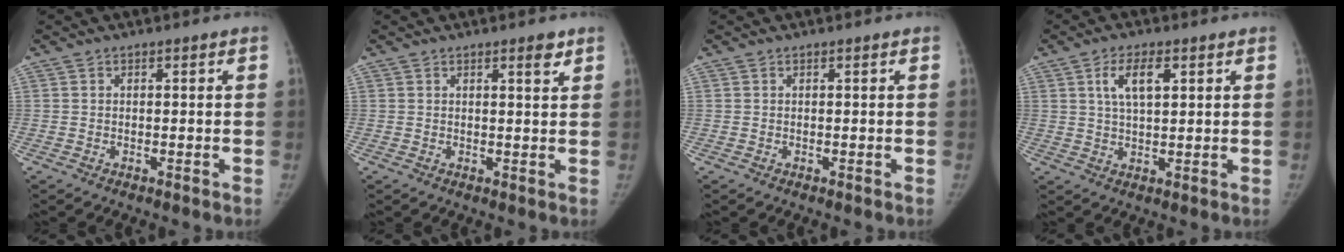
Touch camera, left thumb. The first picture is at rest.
{"total": 2.1, "force": [1.4, 0.5, 1.5], "torque": [-0.016, -0.009, 0.020]}
{"total": 0.0}
{"total": 6.1, "force": [2.4, 2.7, 4.9], "torque": [-0.086, -0.003, 0.046]}